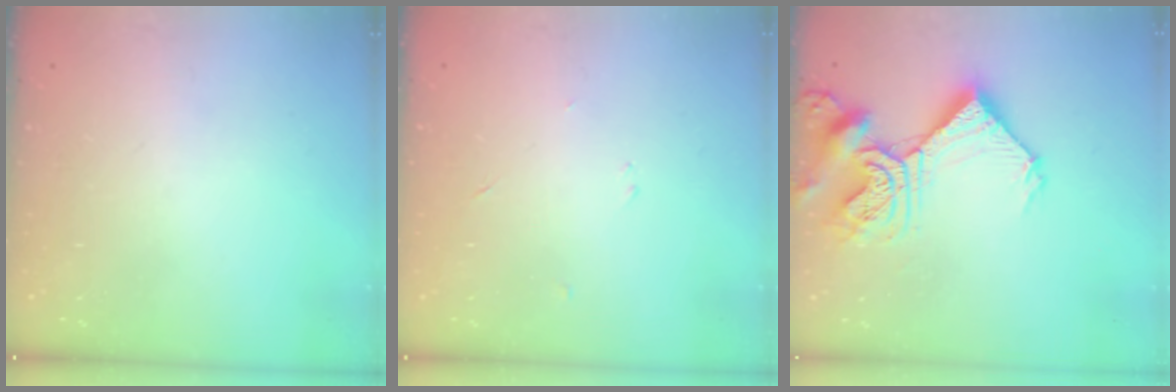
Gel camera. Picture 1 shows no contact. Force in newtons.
{"total": 2.2, "press": 2.2, "slide": 0.2}
{"total": 15.0, "press": 14.9, "slide": 1.5}